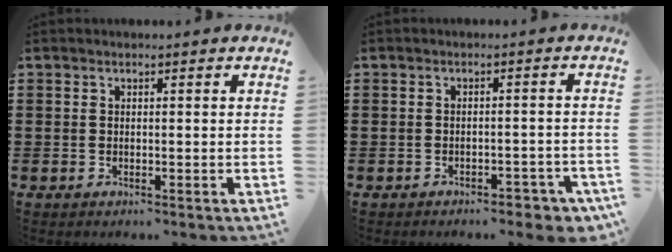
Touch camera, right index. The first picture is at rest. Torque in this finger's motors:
{"motor_torque": [2.14, 0.00, 0.43, 0.03]}